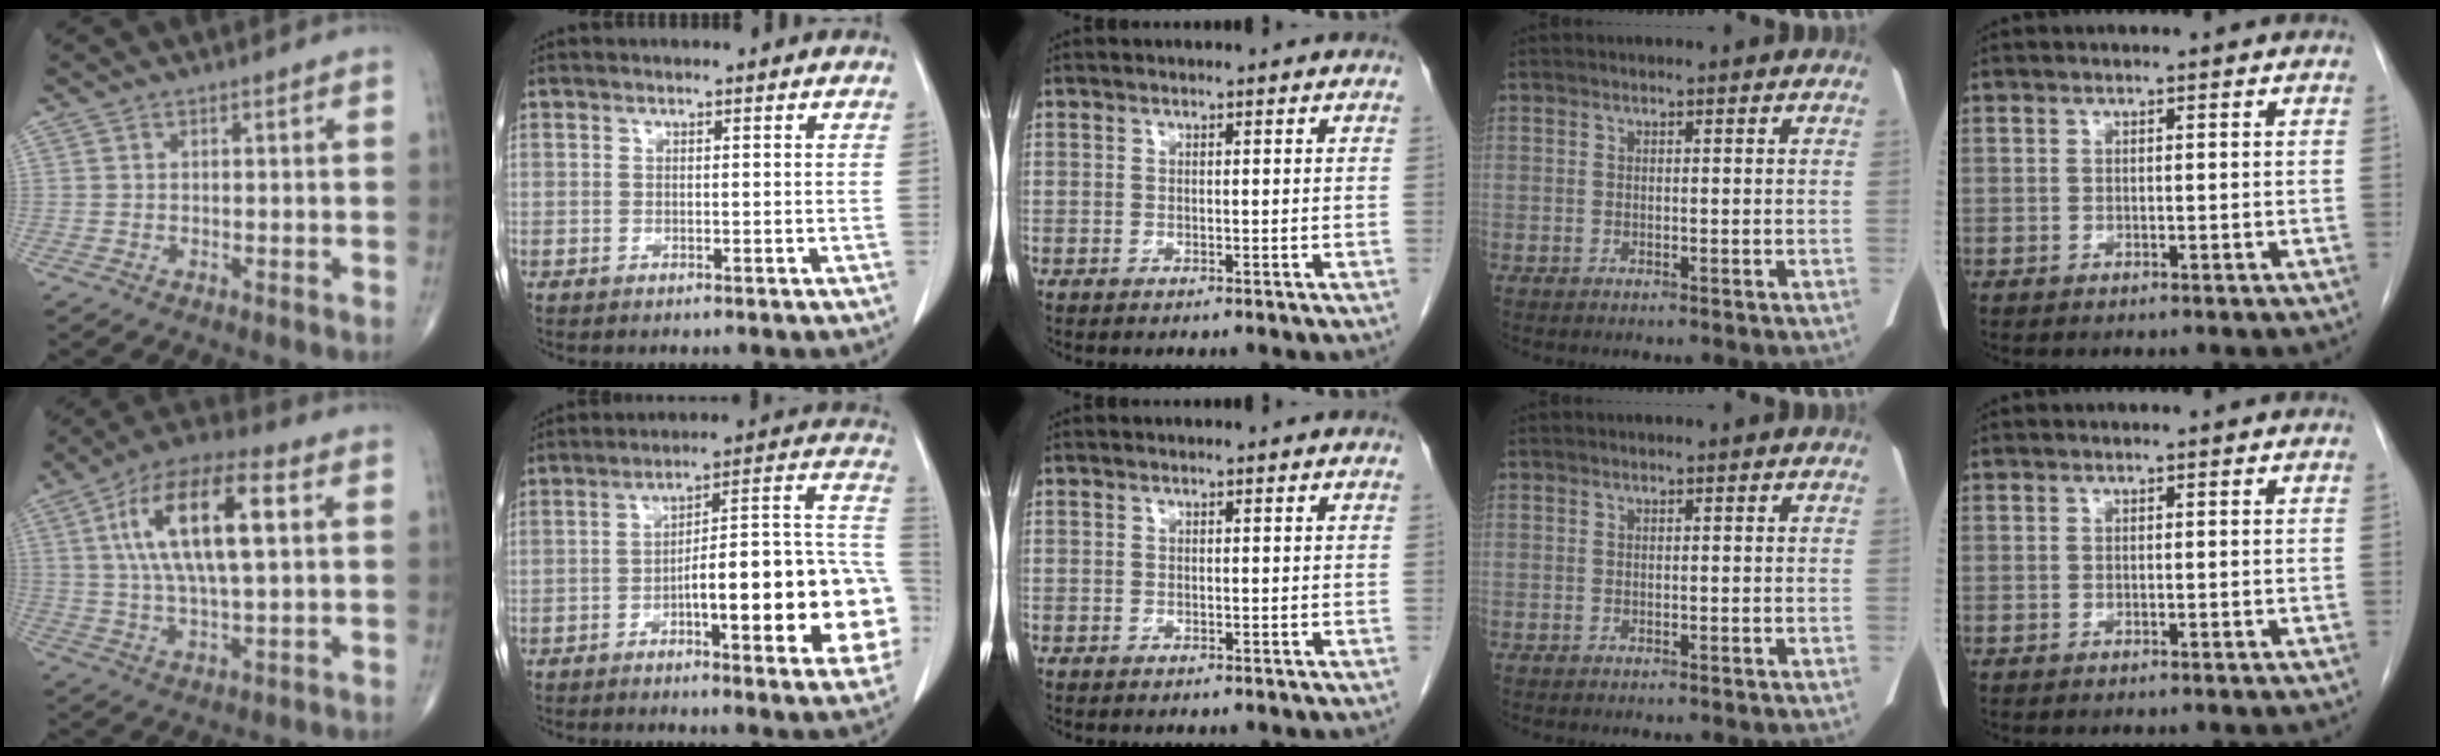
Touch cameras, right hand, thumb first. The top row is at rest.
{"thumb": {"total": 18.5, "force": [4.4, 6.7, 16.6], "torque": [-0.302, 0.016, 0.072]}, "index": {"total": 21.2, "force": [-5.4, 4.0, 20.1], "torque": [-0.199, 0.035, -0.064]}}